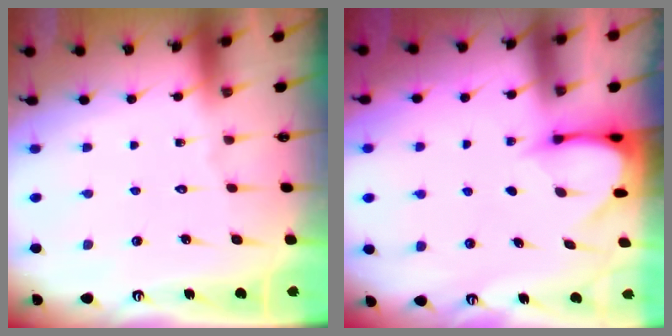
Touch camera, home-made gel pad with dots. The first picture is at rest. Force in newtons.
{"total": 3.7, "press": 3.7, "slide": 0.3}